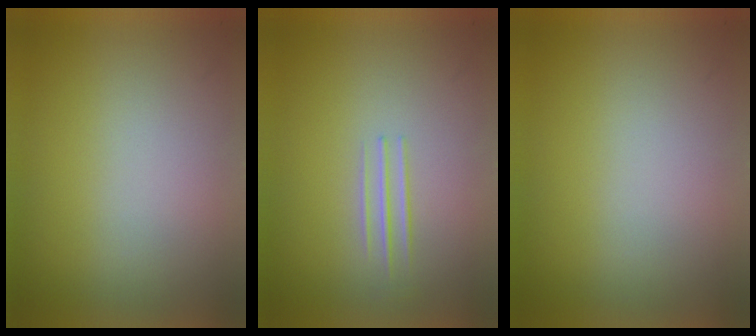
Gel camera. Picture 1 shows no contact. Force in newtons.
{"total": 1.4}
{"total": 0.0}